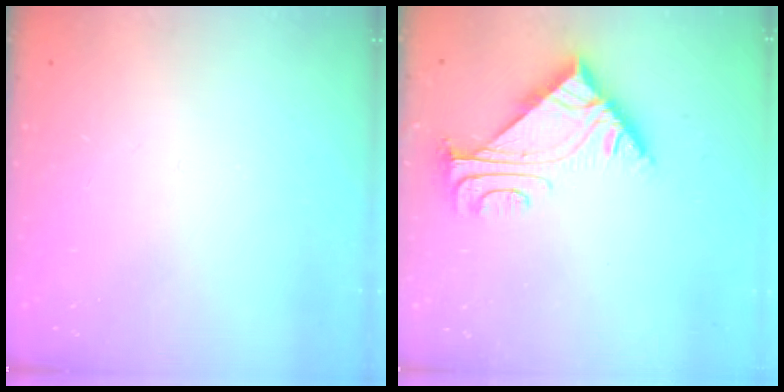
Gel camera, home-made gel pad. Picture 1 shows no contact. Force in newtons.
{"total": 5.5, "press": 5.4, "slide": 0.8}